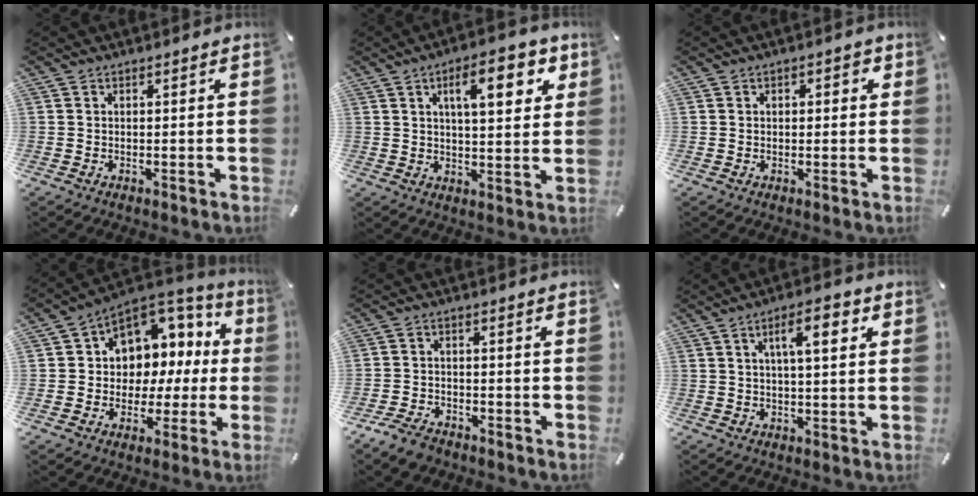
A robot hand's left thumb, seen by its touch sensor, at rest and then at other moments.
{"total": 12.3, "force": [5.3, 4.7, 10.0], "torque": [-0.145, -0.008, 0.082]}
{"total": 1.4, "force": [0.1, 1.2, 0.7], "torque": [-0.008, 0.004, -0.003]}
{"total": 8.9, "force": [2.3, 8.2, 2.5], "torque": [-0.043, -0.032, 0.051]}
{"total": 4.8, "force": [-4.0, 2.3, 1.6], "torque": [-0.042, 0.020, -0.079]}
{"total": 8.2, "force": [2.9, 2.5, 7.3], "torque": [-0.115, -0.005, 0.040]}